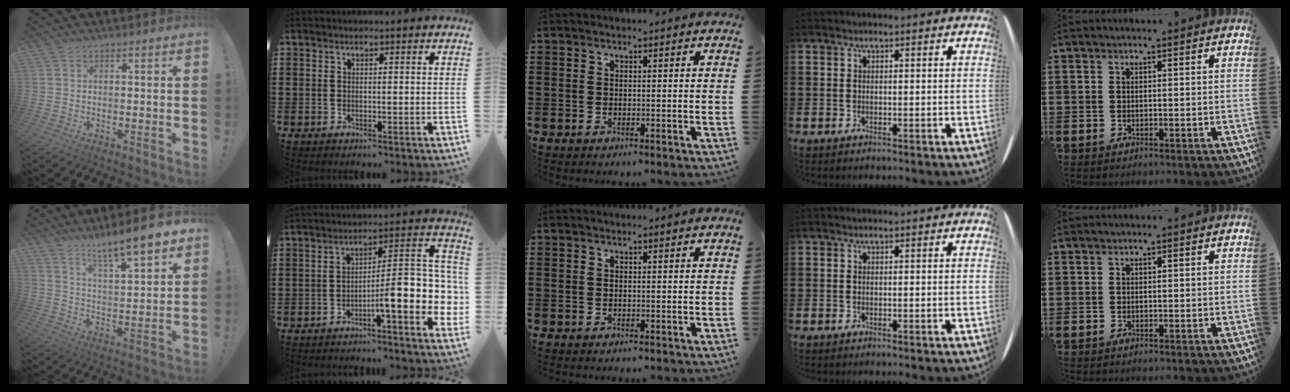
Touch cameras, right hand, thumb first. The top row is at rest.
{"thumb": {"total": 11.4, "force": [9.2, 1.2, 6.5], "torque": [-0.111, -0.064, 0.154]}, "index": {"total": 10.7, "force": [-2.5, 2.2, 10.1], "torque": [-0.147, -0.034, -0.053]}}